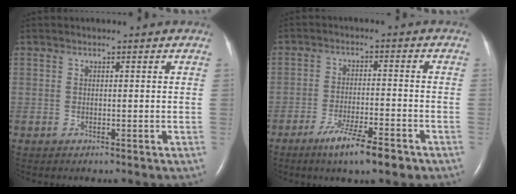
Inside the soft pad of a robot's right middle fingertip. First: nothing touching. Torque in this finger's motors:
{"motor_torque": [0.34, -0.30, 0.15, 0.05]}